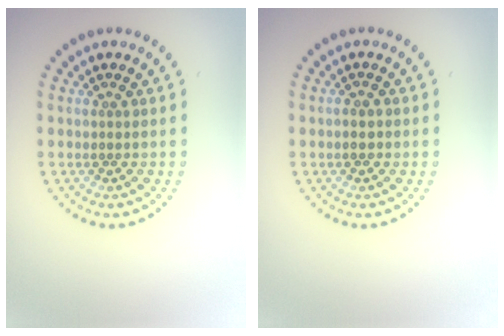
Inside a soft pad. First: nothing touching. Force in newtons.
{"total": 1.1, "press": 1.1, "slide": 0.3}